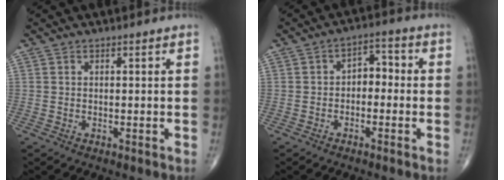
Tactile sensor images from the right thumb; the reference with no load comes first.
{"total": 4.7, "force": [-0.7, 3.1, 3.4], "torque": [-0.028, 0.027, -0.024]}